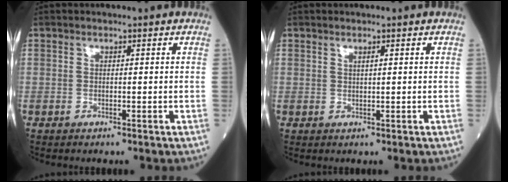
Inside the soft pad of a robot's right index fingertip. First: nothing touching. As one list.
[{"total": 0.7, "force": [0.5, 0.0, 0.6], "torque": [-0.012, -0.001, 0.010]}]